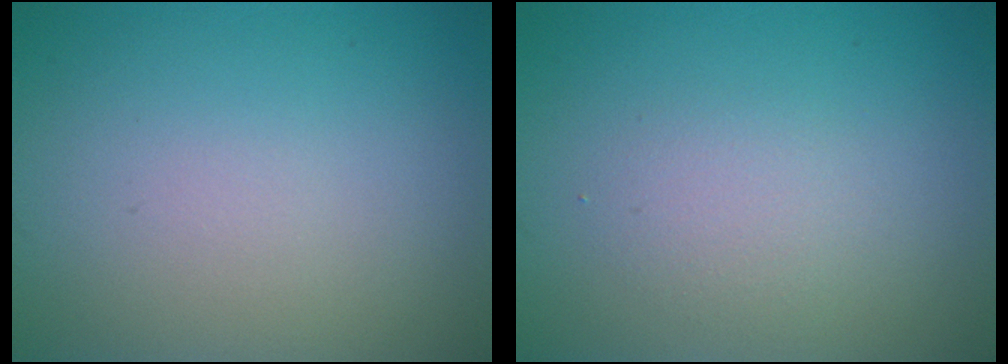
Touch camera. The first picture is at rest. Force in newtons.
{"total": 1.6, "press": 1.6, "slide": 0.1}